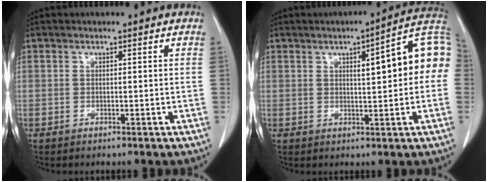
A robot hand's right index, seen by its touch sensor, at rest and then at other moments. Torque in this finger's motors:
{"motor_torque": [0.47, 0.15, 0.40, 0.06]}